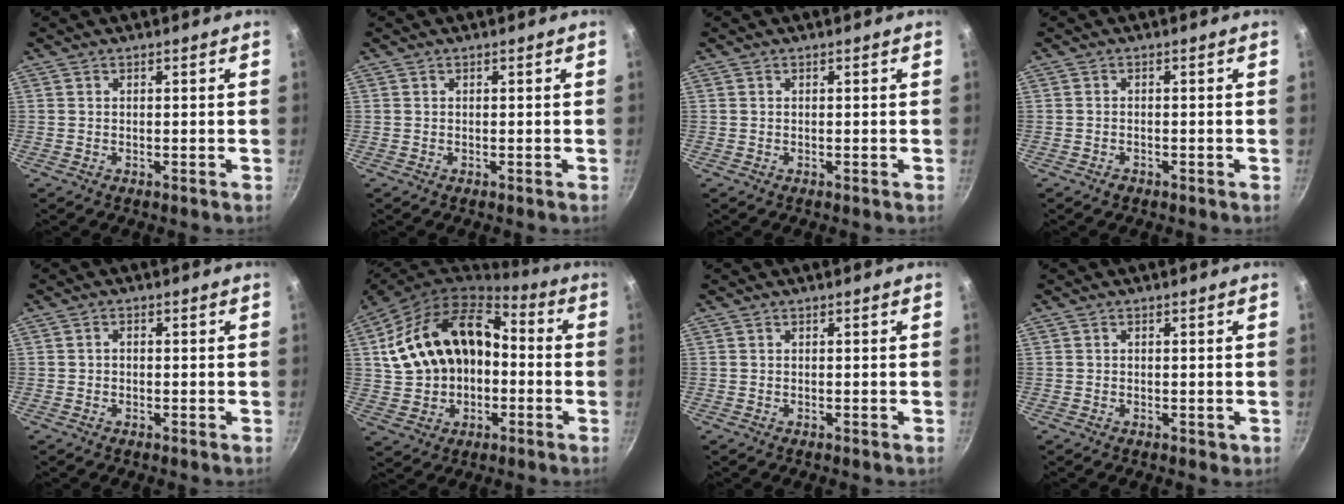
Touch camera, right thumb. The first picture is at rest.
{"total": 0.0}
{"total": 0.0}
{"total": 1.2, "force": [-0.9, 0.8, 0.4], "torque": [-0.012, 0.007, -0.015]}
{"total": 1.3, "force": [-0.2, 1.0, 0.7], "torque": [-0.013, 0.006, -0.004]}
{"total": 20.3, "force": [1.0, 14.4, 14.2], "torque": [-0.227, 0.047, 0.021]}
{"total": 0.0}
{"total": 0.9, "force": [-0.1, 0.8, 0.4], "torque": [-0.001, 0.001, -0.001]}